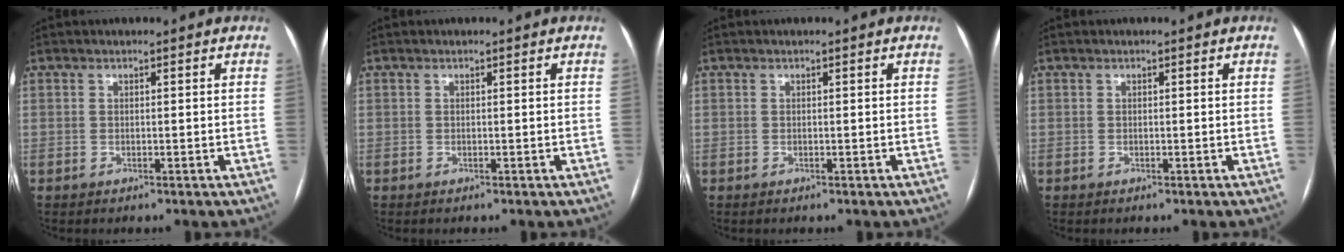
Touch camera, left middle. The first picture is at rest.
{"total": 0.0}
{"total": 0.0}
{"total": 0.0}